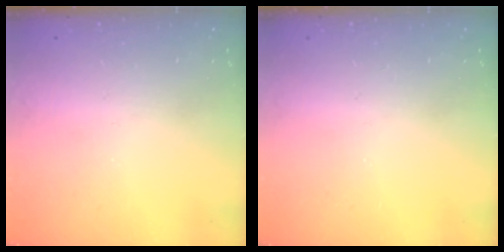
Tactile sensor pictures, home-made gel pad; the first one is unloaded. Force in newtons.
{"total": 0.0}